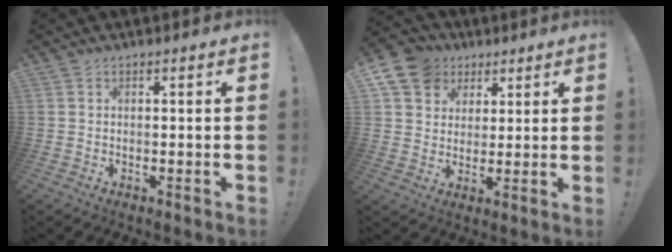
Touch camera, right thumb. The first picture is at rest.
{"total": 11.5, "force": [5.4, 9.4, 3.9], "torque": [-0.065, -0.026, 0.111]}